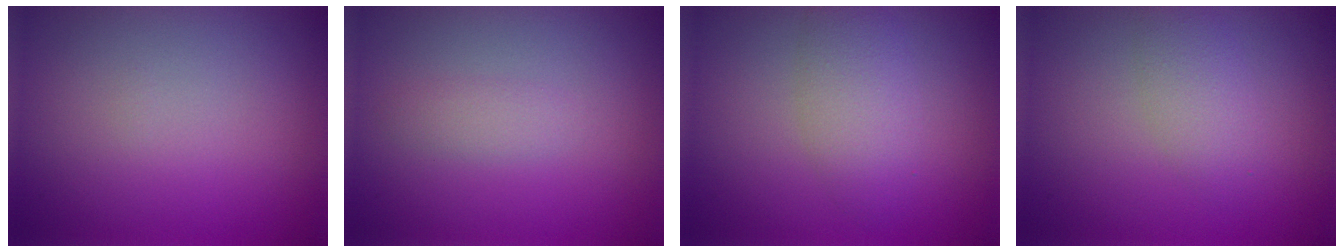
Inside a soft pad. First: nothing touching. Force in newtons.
{"total": 1.1, "press": 1.1, "slide": 0.0}
{"total": 3.2, "press": 3.2, "slide": 0.3}
{"total": 2.3, "press": 2.3, "slide": 0.1}